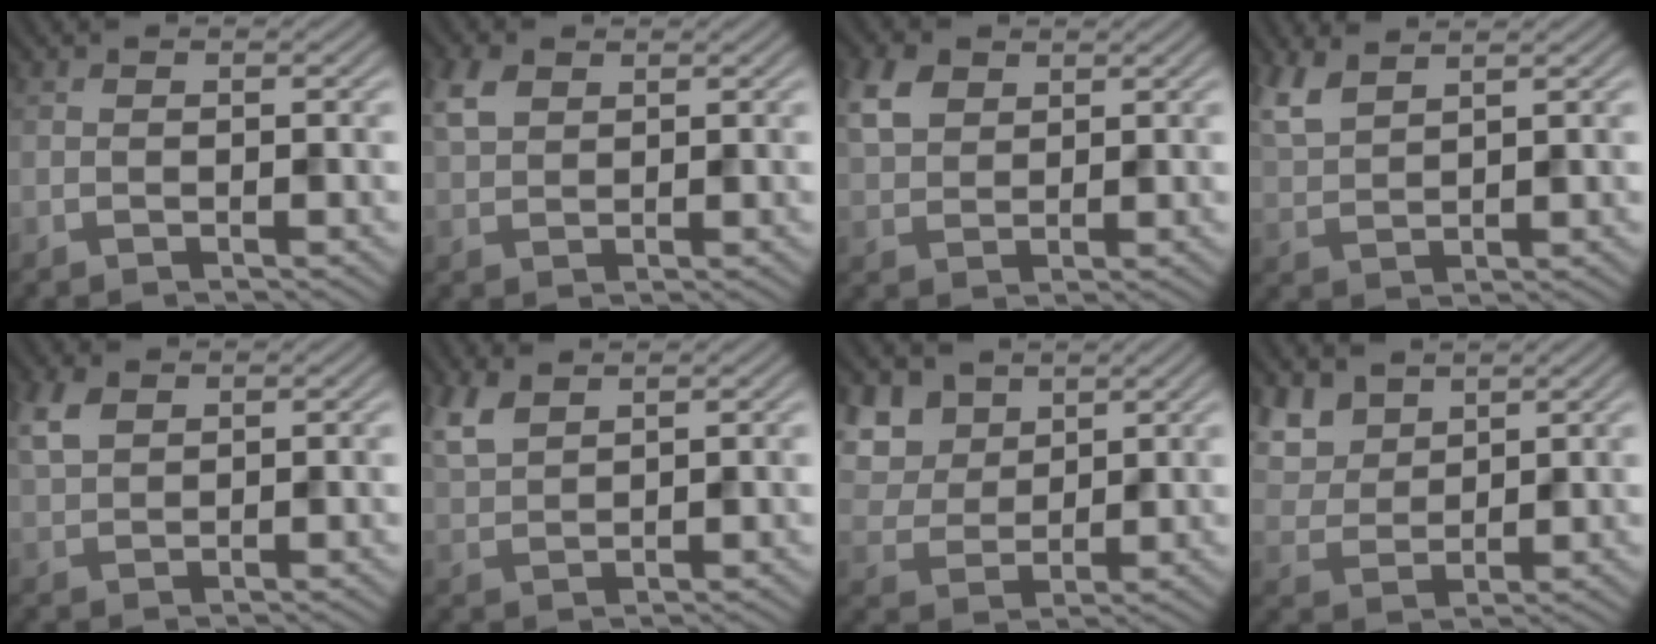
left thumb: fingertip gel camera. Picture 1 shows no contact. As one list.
[{"total": 3.8, "force": [1.9, 2.4, 2.3], "torque": [-0.062, 0.008, 0.038]}, {"total": 5.1, "force": [2.5, 3.4, 2.9], "torque": [-0.074, 0.008, 0.051]}, {"total": 4.7, "force": [3.4, 1.5, 2.9], "torque": [-0.083, 0.007, 0.076]}, {"total": 4.2, "force": [2.1, 2.4, 2.7], "torque": [-0.073, 0.008, 0.044]}, {"total": 4.8, "force": [3.2, 2.0, 3.1], "torque": [-0.086, 0.007, 0.071]}, {"total": 7.4, "force": [4.2, 5.0, 3.6], "torque": [-0.115, -0.001, 0.077]}, {"total": 6.4, "force": [4.4, 3.7, 2.9], "torque": [-0.088, -0.007, 0.093]}]